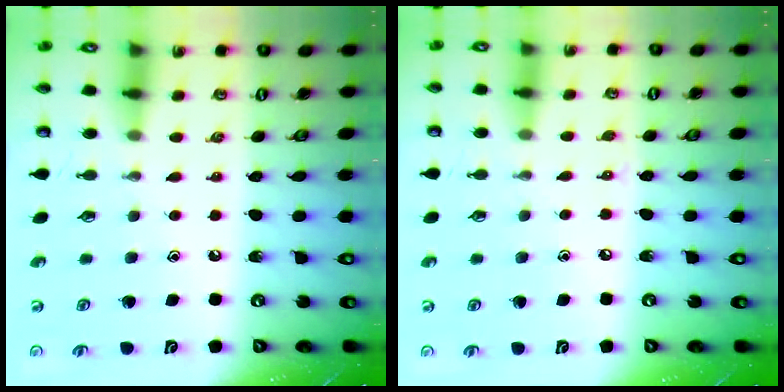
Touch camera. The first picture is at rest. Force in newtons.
{"total": 2.8, "press": 2.8, "slide": 0.3}